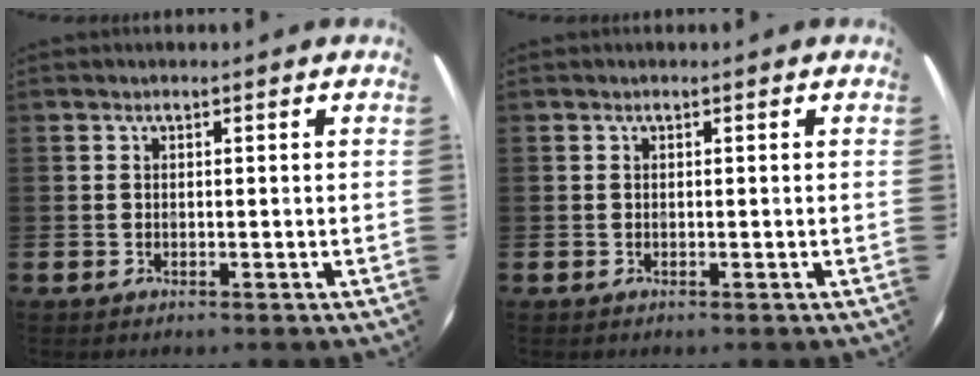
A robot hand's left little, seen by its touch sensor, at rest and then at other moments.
{"total": 0.0}